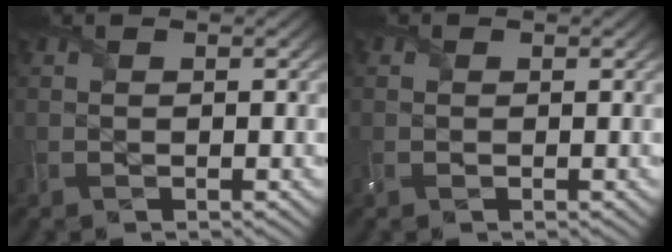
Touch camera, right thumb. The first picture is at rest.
{"total": 0.8, "force": [0.1, 0.7, 0.3], "torque": [-0.007, -0.002, 0.000]}